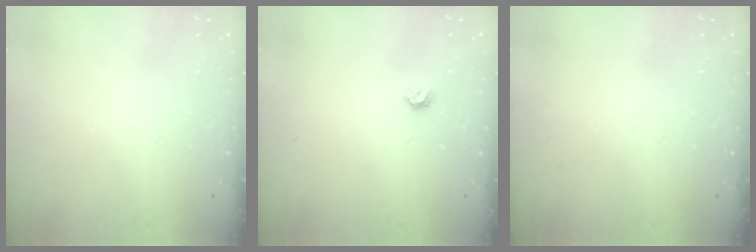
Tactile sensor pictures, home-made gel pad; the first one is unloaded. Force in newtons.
{"total": 3.9, "press": 3.8, "slide": 0.7}
{"total": 0.0}